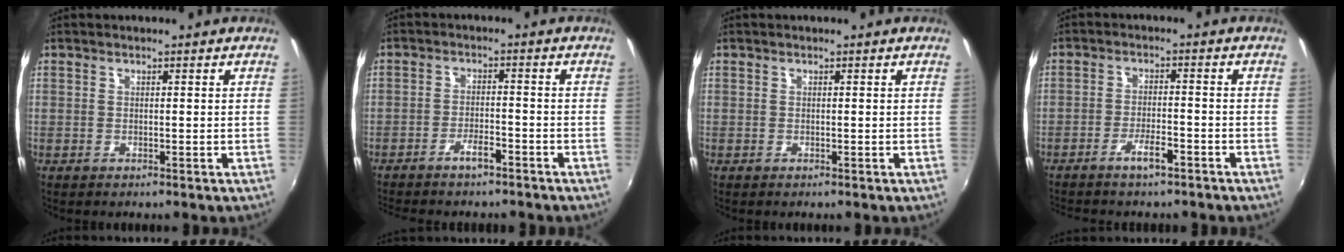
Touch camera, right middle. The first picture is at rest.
{"total": 4.2, "force": [-3.6, 0.9, 2.0], "torque": [-0.054, 0.005, -0.061]}
{"total": 0.0}
{"total": 3.9, "force": [-3.1, 0.8, 2.2], "torque": [-0.056, 0.004, -0.054]}